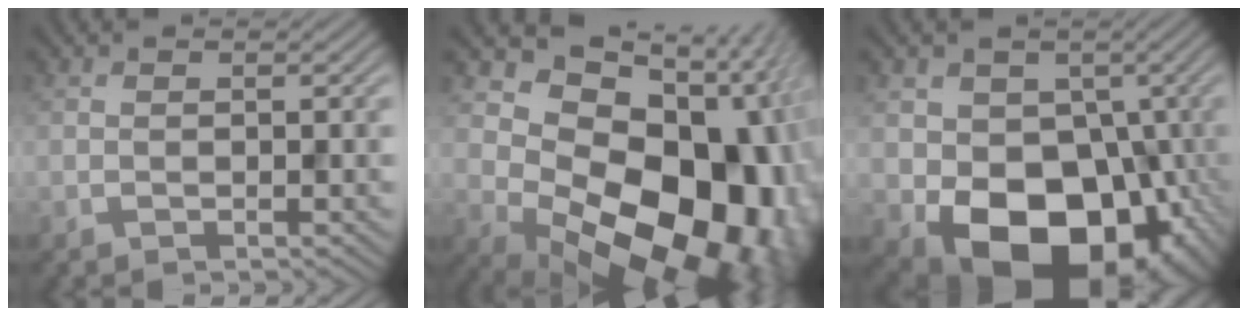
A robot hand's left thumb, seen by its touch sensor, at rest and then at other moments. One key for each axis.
{"total": 19.2, "fx": -1.4, "fy": 13.2, "fz": 13.8, "tx": -0.192, "ty": -0.058, "tz": 0.023}
{"total": 16.5, "fx": -5.2, "fy": 12.2, "fz": 9.9, "tx": -0.141, "ty": -0.034, "tz": -0.086}